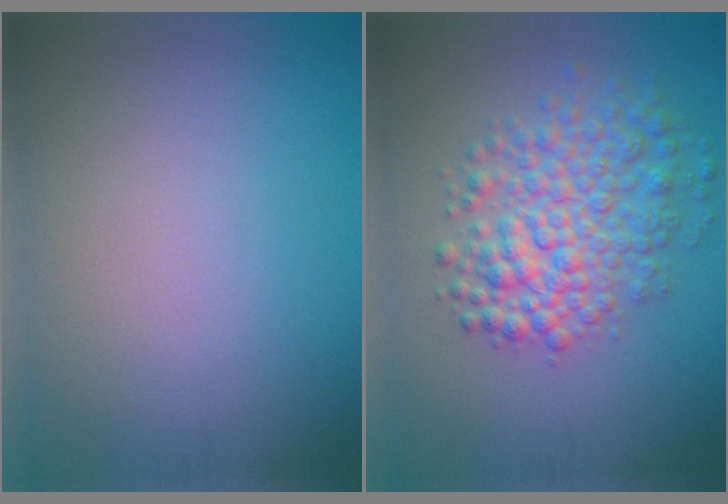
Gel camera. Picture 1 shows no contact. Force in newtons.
{"total": 5.9, "press": 5.9, "slide": 0.2}